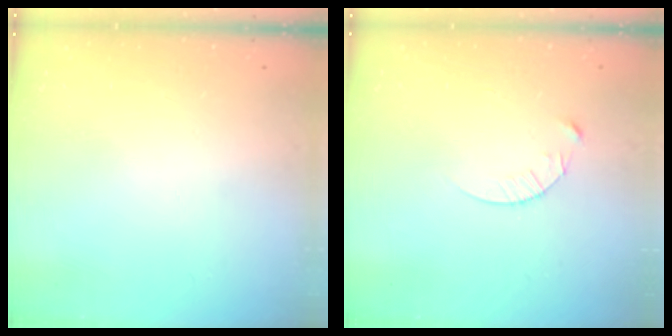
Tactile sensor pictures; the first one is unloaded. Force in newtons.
{"total": 4.7, "press": 4.7, "slide": 0.6}